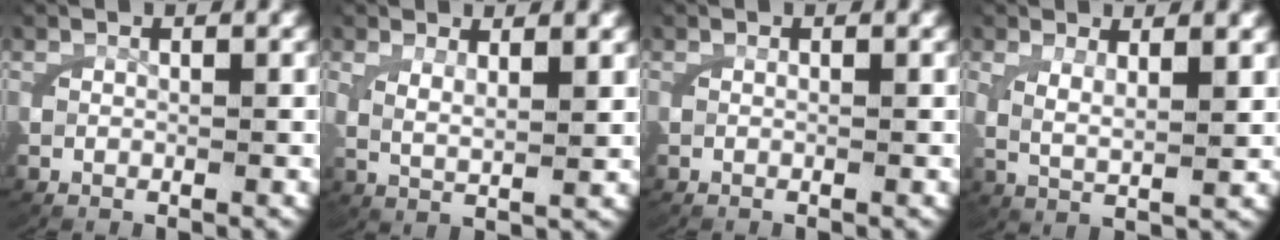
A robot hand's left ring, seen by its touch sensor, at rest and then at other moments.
{"total": 3.5, "force": [1.4, 1.7, 2.8], "torque": [-0.059, -0.007, 0.025]}
{"total": 0.0}
{"total": 4.0, "force": [1.3, 2.0, 3.2], "torque": [-0.066, -0.007, 0.023]}